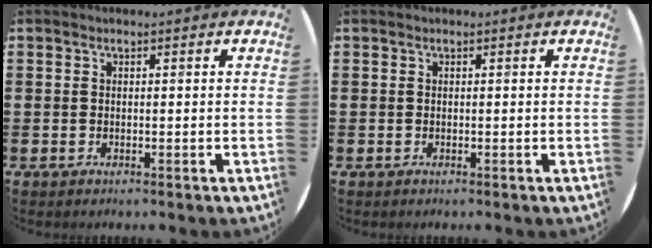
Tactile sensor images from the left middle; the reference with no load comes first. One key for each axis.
{"total": 0.0}